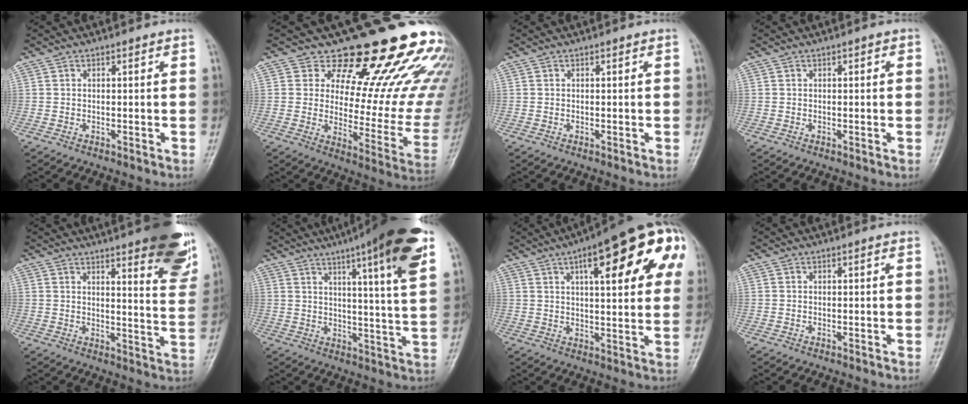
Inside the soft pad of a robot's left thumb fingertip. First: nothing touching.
{"total": 23.5, "force": [18.2, 8.6, 12.1], "torque": [-0.110, -0.123, 0.230]}
{"total": 0.0}
{"total": 1.0, "force": [0.3, 0.5, 0.8], "torque": [-0.006, 0.001, 0.003]}
{"total": 17.8, "force": [11.6, 4.2, 12.8], "torque": [-0.134, -0.062, 0.140]}
{"total": 19.5, "force": [11.1, 2.1, 15.9], "torque": [-0.214, -0.035, 0.145]}
{"total": 22.5, "force": [8.2, 6.7, 19.8], "torque": [-0.252, 0.008, 0.102]}
{"total": 0.0}